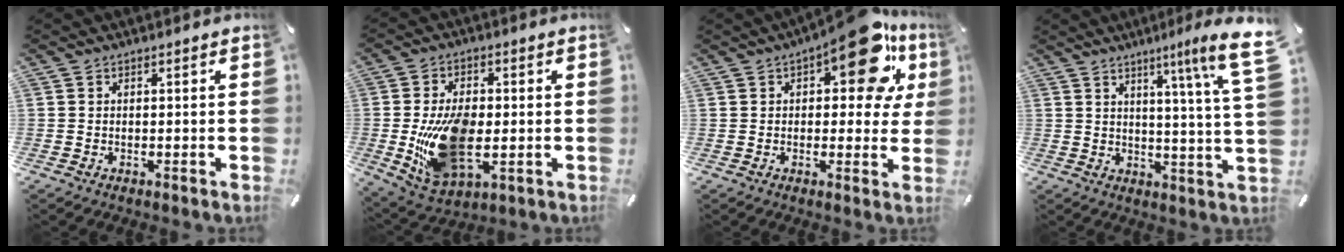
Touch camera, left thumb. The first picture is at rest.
{"total": 16.2, "force": [-1.3, 10.1, 12.6], "torque": [-0.249, -0.011, -0.020]}
{"total": 17.6, "force": [8.3, 7.6, 13.6], "torque": [-0.171, -0.040, 0.130]}
{"total": 13.0, "force": [6.9, 0.1, 11.0], "torque": [-0.157, -0.047, 0.098]}